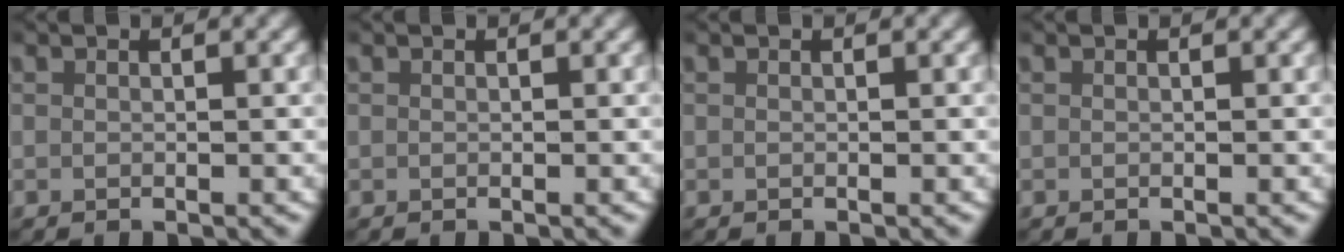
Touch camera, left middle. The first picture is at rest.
{"total": 0.0}
{"total": 0.0}
{"total": 0.0}